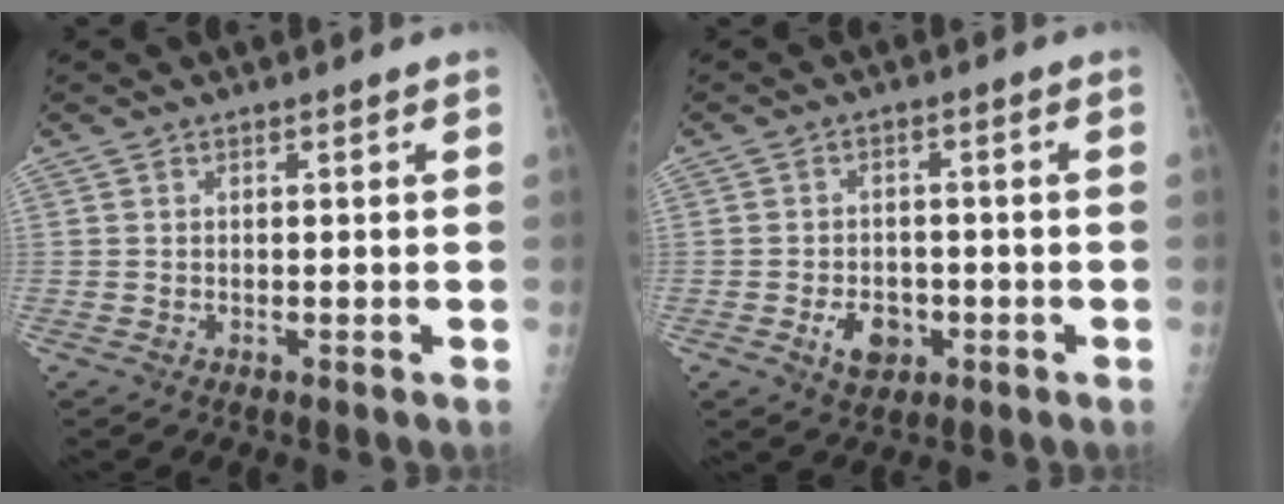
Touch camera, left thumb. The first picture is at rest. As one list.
[{"total": 5.5, "force": [-2.0, 3.9, 3.2], "torque": [-0.037, 0.008, -0.028]}]